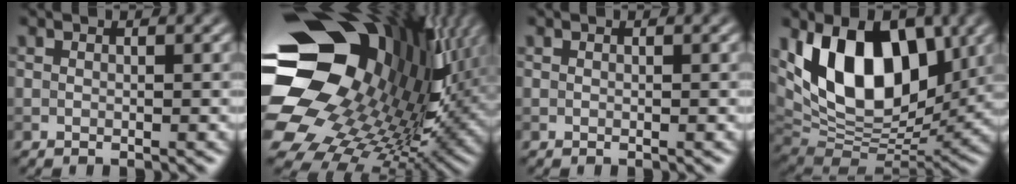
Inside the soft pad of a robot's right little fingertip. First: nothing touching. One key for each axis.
{"total": 21.0, "fx": 4.4, "fy": 15.6, "fz": 13.3, "tx": -0.276, "ty": -0.016, "tz": 0.081}
{"total": 0.0}
{"total": 12.0, "fx": 3.4, "fy": 7.1, "fz": 9.1, "tx": -0.146, "ty": -0.008, "tz": 0.052}